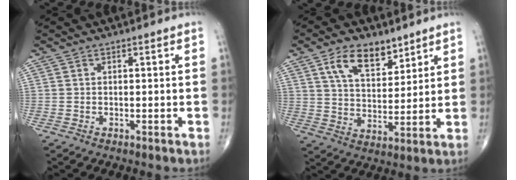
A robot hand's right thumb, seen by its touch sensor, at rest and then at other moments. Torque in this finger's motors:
{"motor_torque": [0.02, 0.20, 0.64, 0.55, 0.04]}